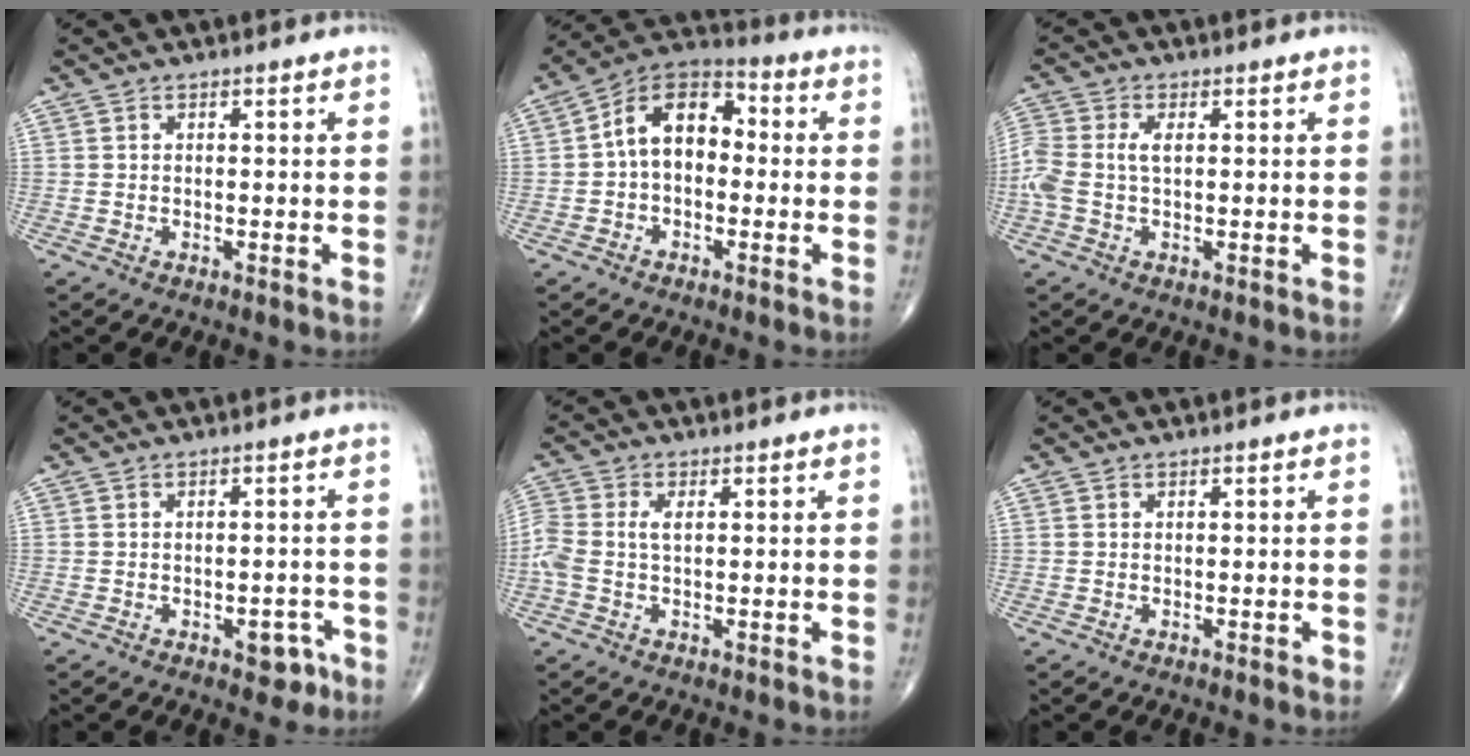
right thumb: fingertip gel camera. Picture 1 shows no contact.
{"total": 11.2, "force": [0.1, 7.3, 8.5], "torque": [-0.120, 0.036, -0.016]}
{"total": 6.4, "force": [0.4, 3.6, 5.3], "torque": [-0.150, 0.019, 0.007]}
{"total": 3.7, "force": [-1.9, 2.1, 2.2], "torque": [-0.008, 0.015, -0.021]}
{"total": 5.1, "force": [0.3, 2.8, 4.2], "torque": [-0.123, 0.018, 0.005]}
{"total": 0.0}